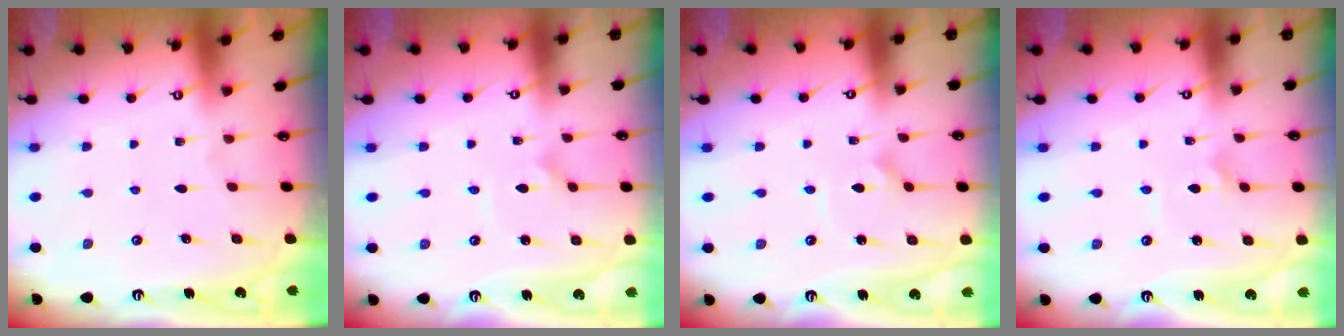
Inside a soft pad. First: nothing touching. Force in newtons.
{"total": 2.1, "press": 2.1, "slide": 0.0}
{"total": 2.7, "press": 2.7, "slide": 0.1}
{"total": 3.5, "press": 3.5, "slide": 0.3}